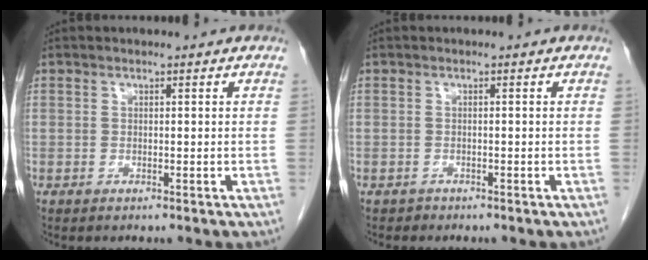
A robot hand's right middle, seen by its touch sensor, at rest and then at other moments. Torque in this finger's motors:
{"motor_torque": [-0.55, -0.12, -0.12, -0.02]}